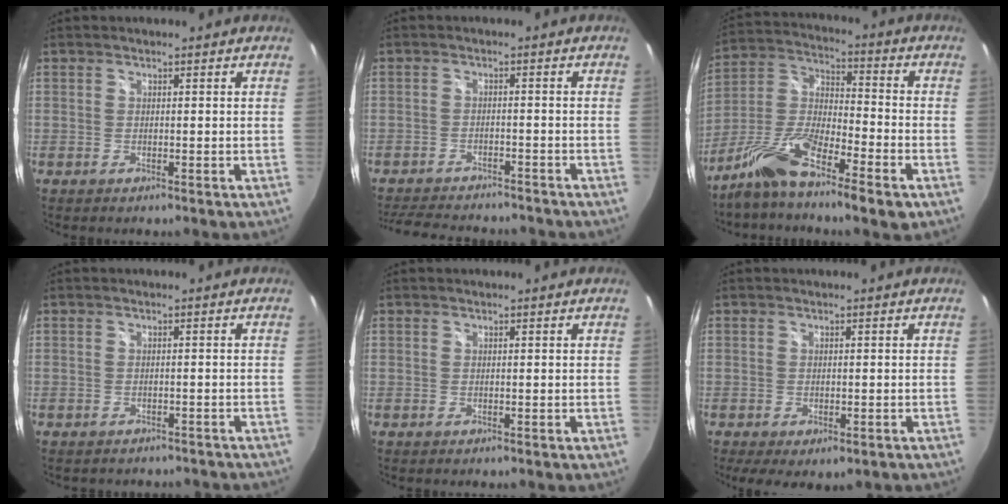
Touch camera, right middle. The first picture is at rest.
{"total": 12.6, "force": [-11.2, 3.1, 4.9], "torque": [-0.107, -0.013, -0.162]}
{"total": 14.1, "force": [-9.1, 2.9, 10.4], "torque": [-0.219, -0.014, -0.177]}
{"total": 6.1, "force": [-5.3, 2.2, 1.9], "torque": [-0.035, -0.015, -0.061]}
{"total": 0.0}
{"total": 5.4, "force": [-2.7, 2.8, 3.8], "torque": [-0.069, -0.024, -0.035]}